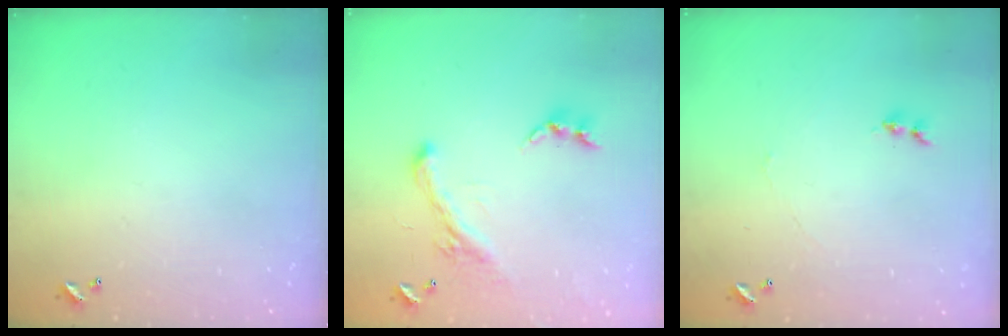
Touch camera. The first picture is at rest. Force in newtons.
{"total": 2.5, "press": 2.0, "slide": 1.4}
{"total": 1.2, "press": 1.1, "slide": 0.3}